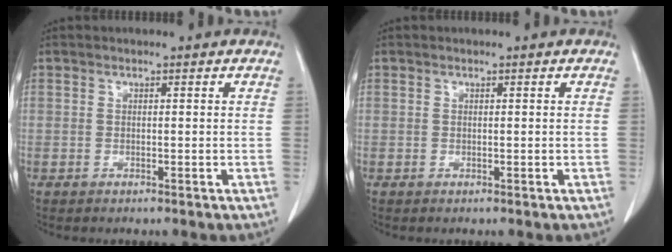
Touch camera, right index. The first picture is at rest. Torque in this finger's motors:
{"motor_torque": [0.00, 0.00, 0.00, -0.01]}